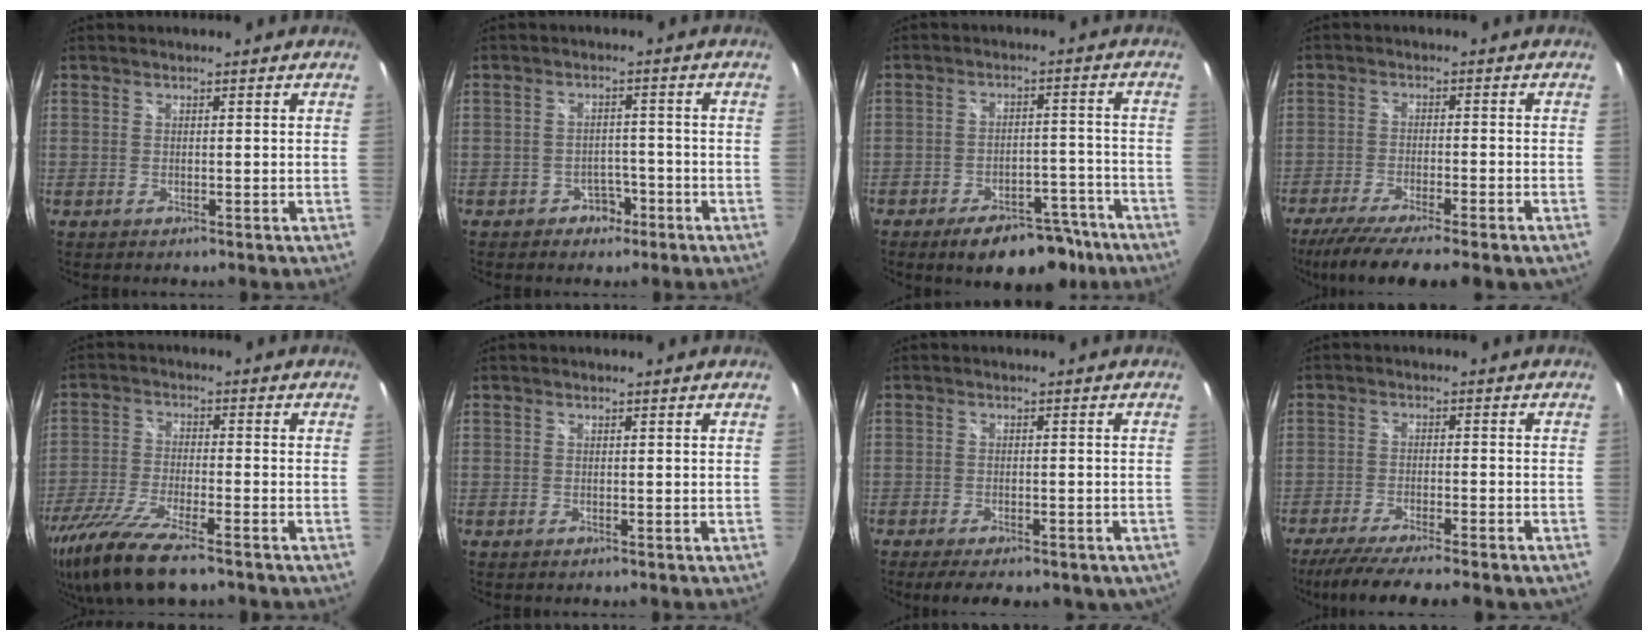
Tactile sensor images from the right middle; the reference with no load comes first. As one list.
[{"total": 3.5, "force": [-2.2, 2.6, 0.8], "torque": [-0.018, 0.009, -0.028]}, {"total": 12.1, "force": [-8.9, 5.3, 6.2], "torque": [-0.100, 0.013, -0.114]}, {"total": 12.5, "force": [-10.0, 0.9, 7.4], "torque": [-0.148, -0.042, -0.160]}, {"total": 15.0, "force": [-11.3, 2.8, 9.6], "torque": [-0.213, -0.048, -0.212]}, {"total": 0.0}, {"total": 8.8, "force": [-6.2, 3.2, 5.5], "torque": [-0.112, -0.026, -0.081]}, {"total": 11.3, "force": [-9.5, 0.5, 6.1], "torque": [-0.124, -0.031, -0.151]}]